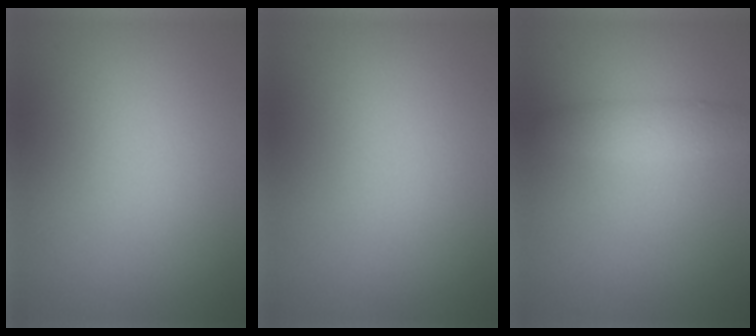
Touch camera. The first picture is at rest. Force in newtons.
{"total": 0.0}
{"total": 1.9, "press": 1.9, "slide": 0.1}